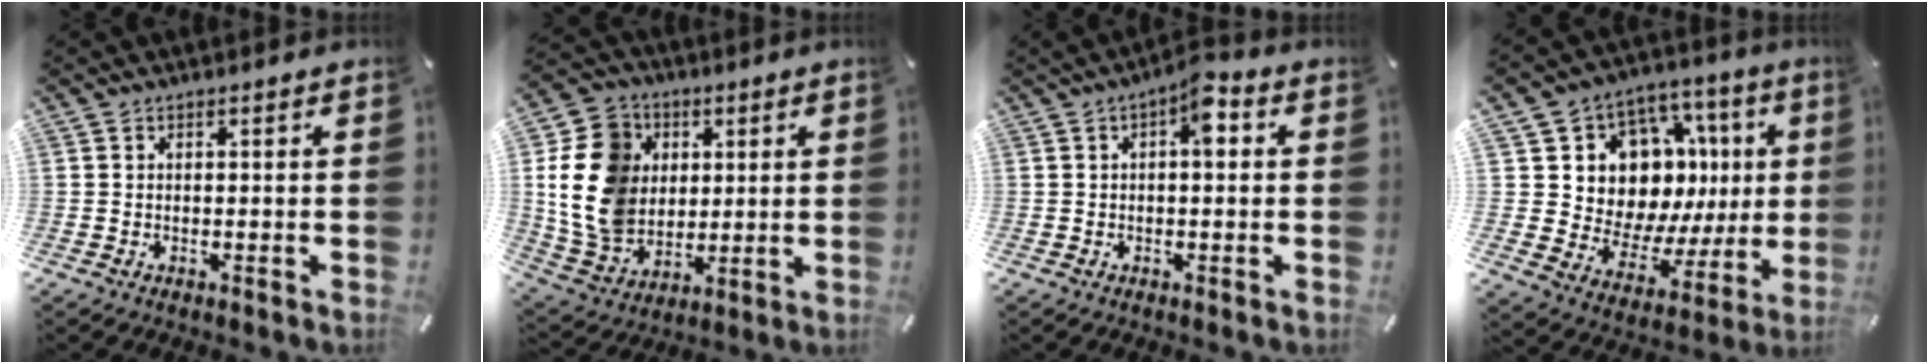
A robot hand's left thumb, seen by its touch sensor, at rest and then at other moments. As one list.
[{"total": 15.6, "force": [1.8, 13.8, 7.1], "torque": [-0.159, 0.005, 0.035]}, {"total": 5.8, "force": [1.1, 2.5, 5.2], "torque": [-0.071, 0.005, 0.010]}, {"total": 13.3, "force": [4.8, 11.3, 5.1], "torque": [-0.070, -0.068, 0.107]}]